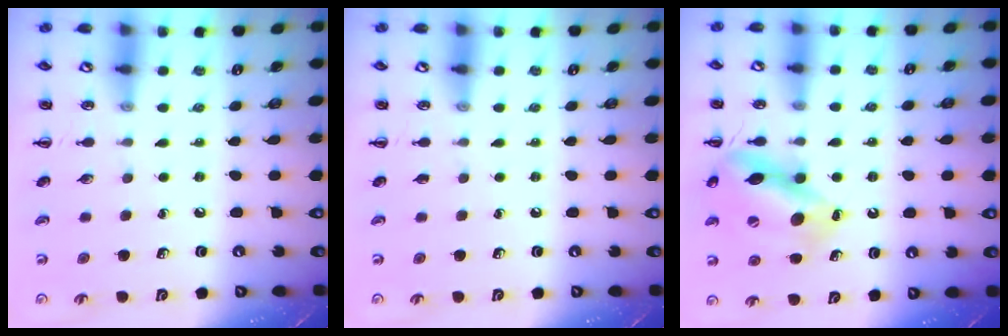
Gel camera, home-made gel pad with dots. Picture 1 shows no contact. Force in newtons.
{"total": 0.0}
{"total": 14.4, "press": 14.3, "slide": 1.7}